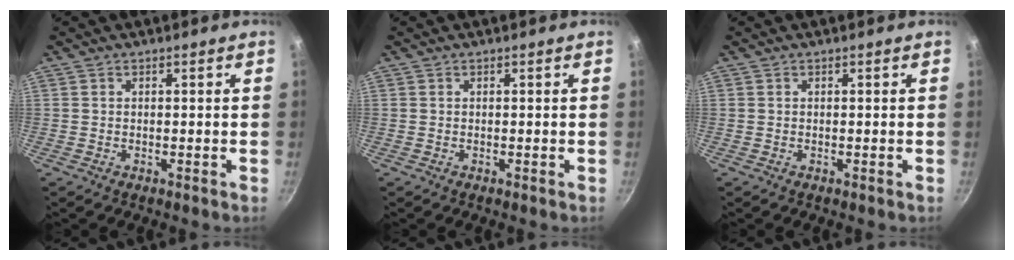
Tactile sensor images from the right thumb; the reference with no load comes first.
{"total": 0.0}
{"total": 0.0}